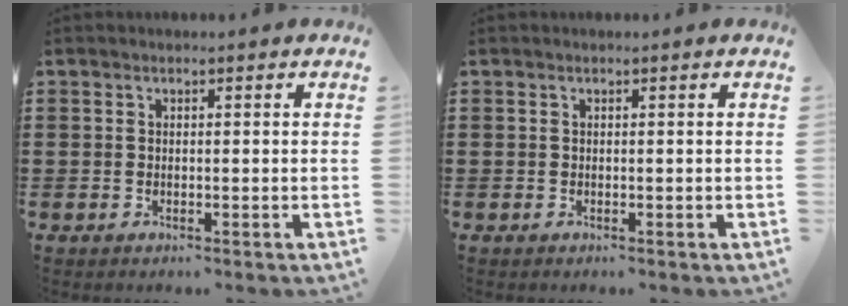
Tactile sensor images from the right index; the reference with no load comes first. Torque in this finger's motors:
{"motor_torque": [0.87, 1.27, 0.00, 0.00]}